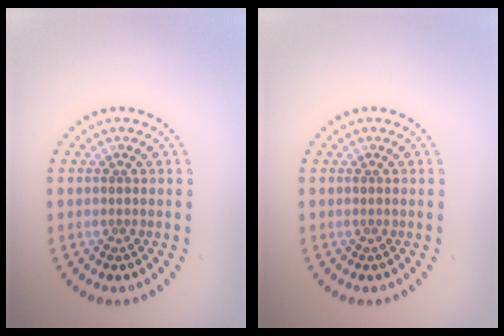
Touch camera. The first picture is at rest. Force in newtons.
{"total": 0.0}